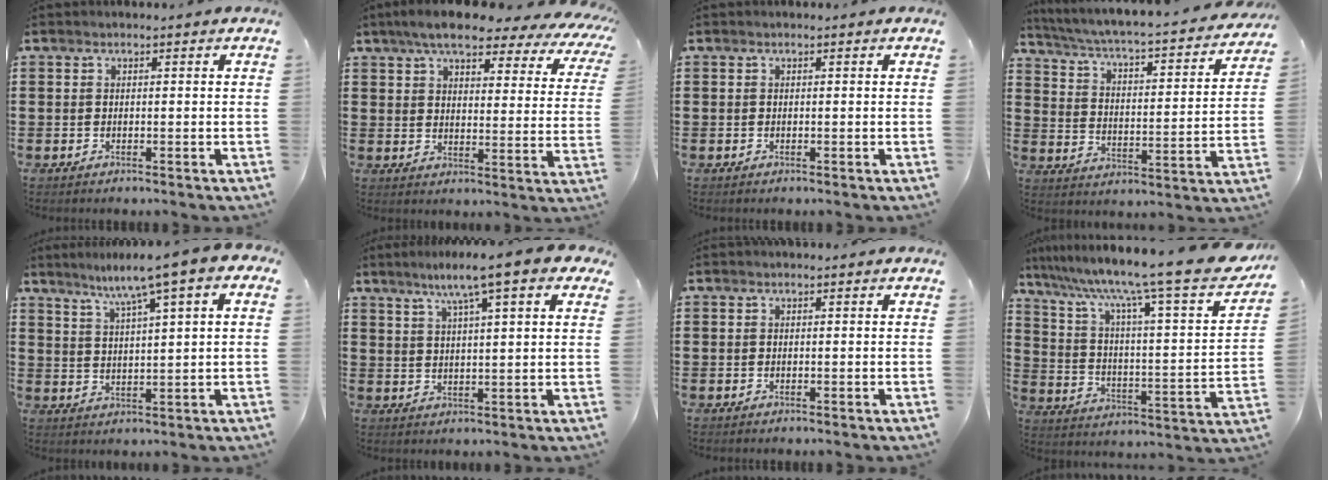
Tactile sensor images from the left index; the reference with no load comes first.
{"total": 7.3, "force": [6.4, 1.6, 3.2], "torque": [-0.083, -0.029, 0.109]}
{"total": 0.0}
{"total": 3.3, "force": [2.8, -0.1, 1.8], "torque": [-0.053, -0.036, 0.034]}
{"total": 5.9, "force": [3.9, -0.1, 4.4], "torque": [-0.099, -0.017, 0.060]}
{"total": 8.1, "force": [5.4, 0.6, 6.0], "torque": [-0.123, -0.006, 0.089]}
{"total": 0.0}
{"total": 12.9, "force": [10.1, 0.1, 8.0], "torque": [-0.170, -0.075, 0.155]}